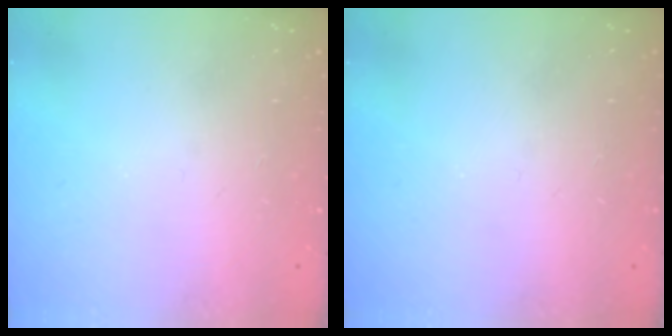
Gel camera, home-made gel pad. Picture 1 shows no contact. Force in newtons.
{"total": 0.0}